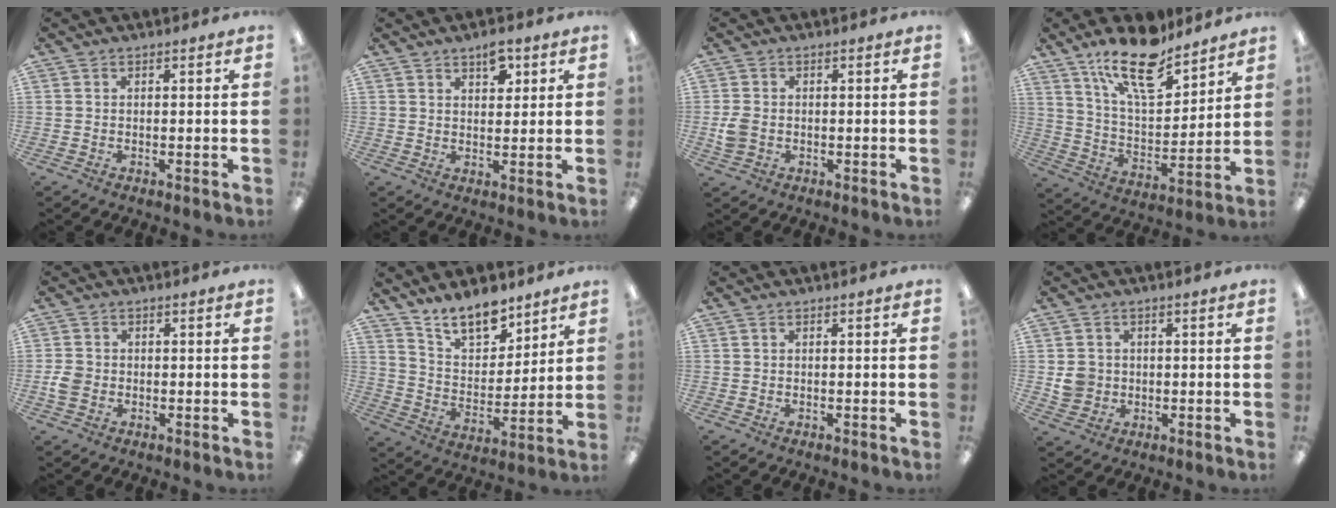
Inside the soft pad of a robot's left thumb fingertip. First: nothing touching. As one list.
[{"total": 5.2, "force": [3.4, 2.7, 2.8], "torque": [-0.021, -0.017, 0.055]}, {"total": 3.8, "force": [-0.5, 3.0, 2.3], "torque": [-0.038, 0.002, -0.010]}, {"total": 17.7, "force": [13.2, 6.5, 9.9], "torque": [-0.161, -0.079, 0.224]}, {"total": 3.3, "force": [-0.8, 2.8, 1.6], "torque": [-0.026, 0.008, -0.013]}, {"total": 12.0, "force": [10.3, 4.8, 3.9], "torque": [-0.063, -0.072, 0.192]}, {"total": 0.0}, {"total": 4.7, "force": [0.1, 4.6, 1.2], "torque": [-0.014, 0.005, 0.004]}]